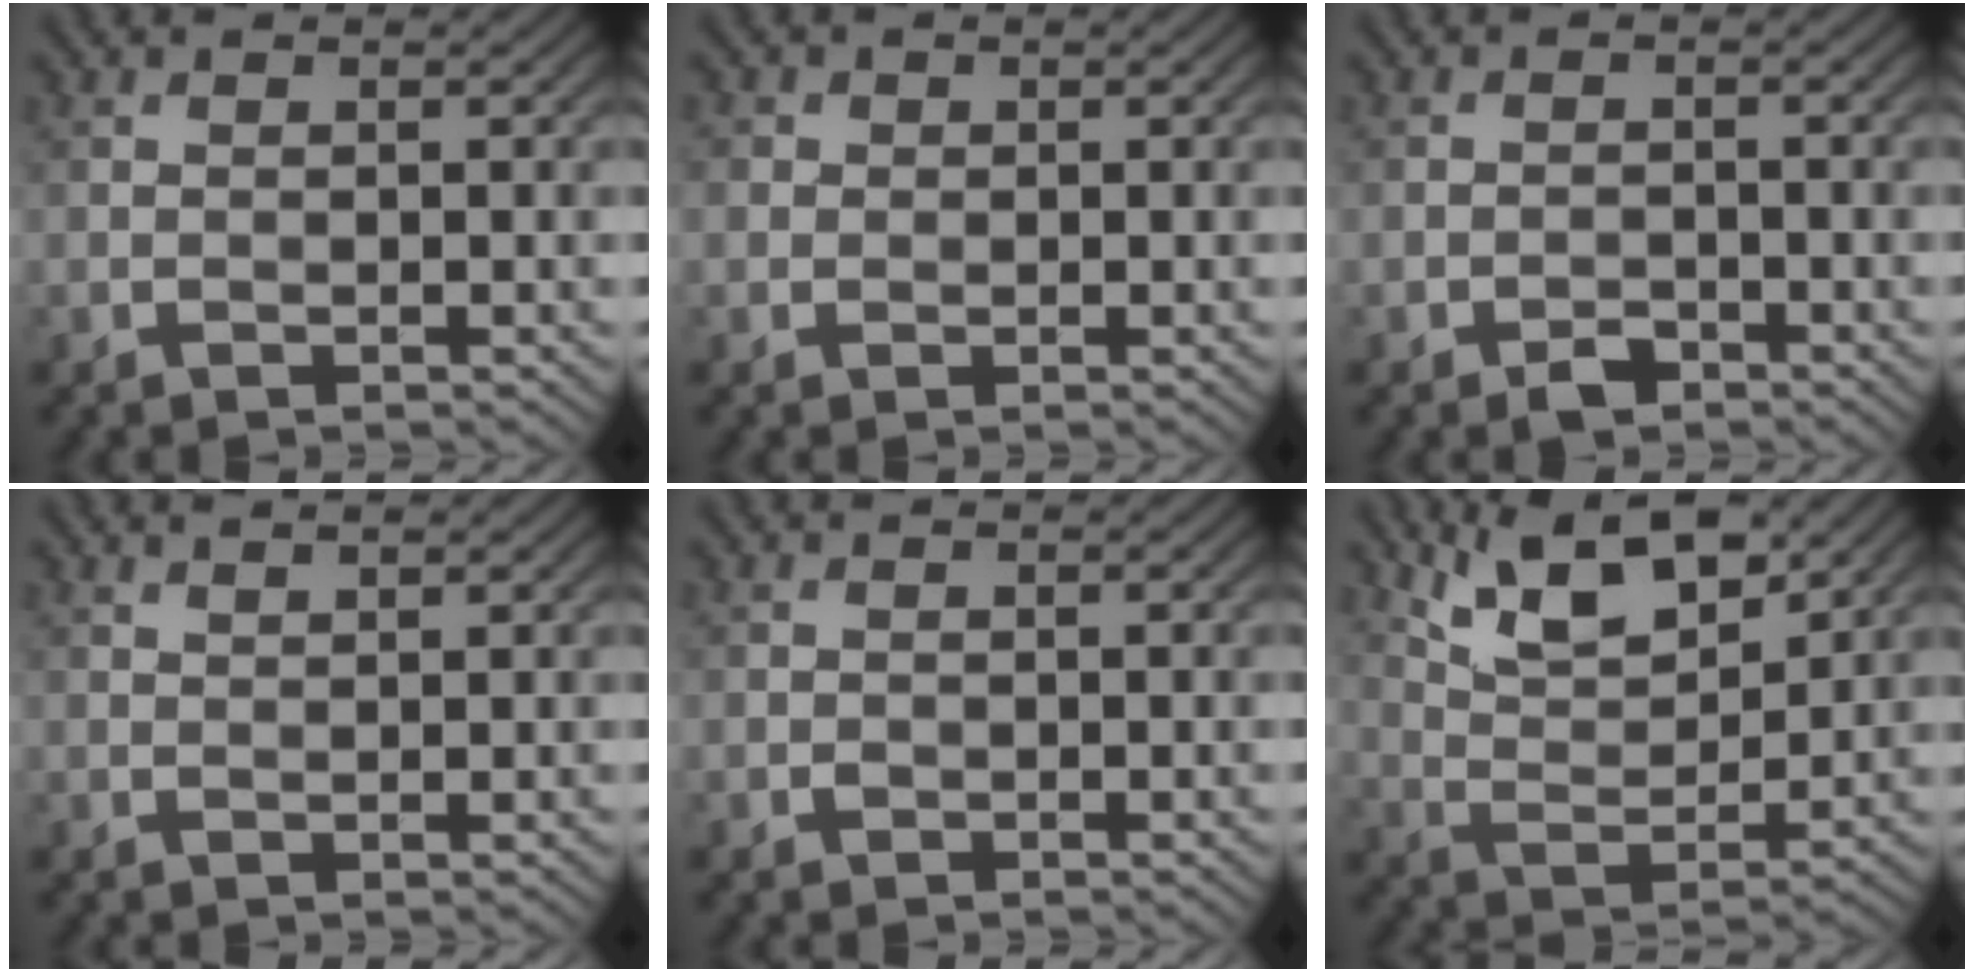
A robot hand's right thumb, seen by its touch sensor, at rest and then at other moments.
{"total": 1.6, "force": [0.4, 1.5, 0.4], "torque": [-0.008, -0.001, 0.000]}
{"total": 1.8, "force": [-1.4, 0.8, 0.9], "torque": [-0.012, 0.002, -0.027]}
{"total": 0.9, "force": [0.8, -0.1, 0.4], "torque": [-0.012, 0.003, 0.017]}
{"total": 0.5, "force": [-0.2, 0.5, 0.2], "torque": [-0.001, -0.004, -0.005]}
{"total": 9.6, "force": [6.7, 3.3, 6.0], "torque": [-0.126, 0.003, 0.126]}